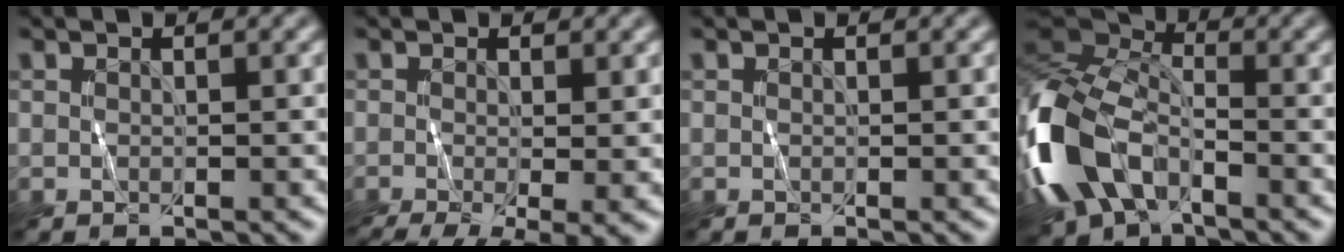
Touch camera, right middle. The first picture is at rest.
{"total": 7.1, "force": [-3.2, 2.0, 6.0], "torque": [-0.094, -0.013, -0.046]}
{"total": 0.0}
{"total": 12.8, "force": [-4.9, 7.1, 9.4], "torque": [-0.220, -0.004, -0.104]}